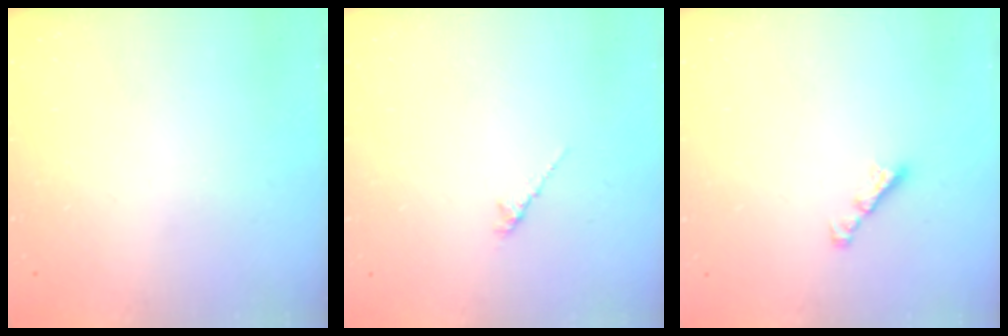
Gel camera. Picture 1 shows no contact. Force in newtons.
{"total": 2.0, "press": 2.0, "slide": 0.6}
{"total": 2.2, "press": 2.1, "slide": 0.6}